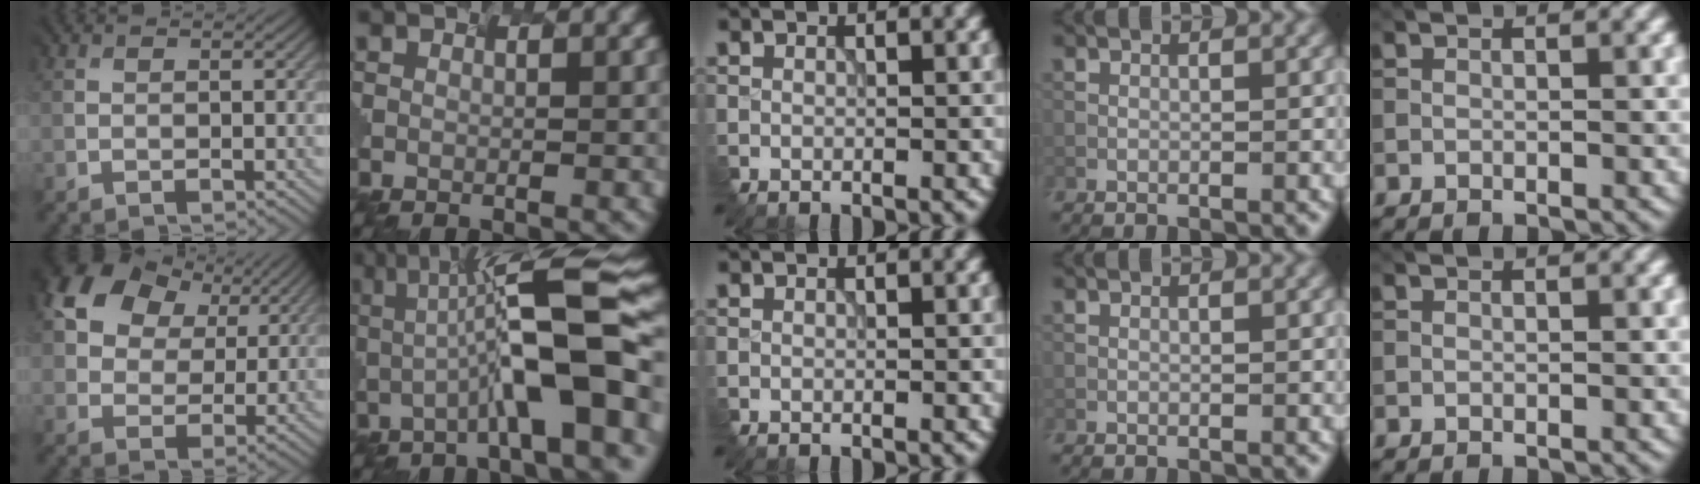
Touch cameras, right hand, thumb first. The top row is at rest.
{"thumb": {"total": 13.4, "force": [7.1, 9.2, 6.6], "torque": [-0.168, 0.053, 0.122]}, "index": {"total": 10.2, "force": [-1.3, 1.5, 10.0], "torque": [-0.167, 0.018, -0.001]}}